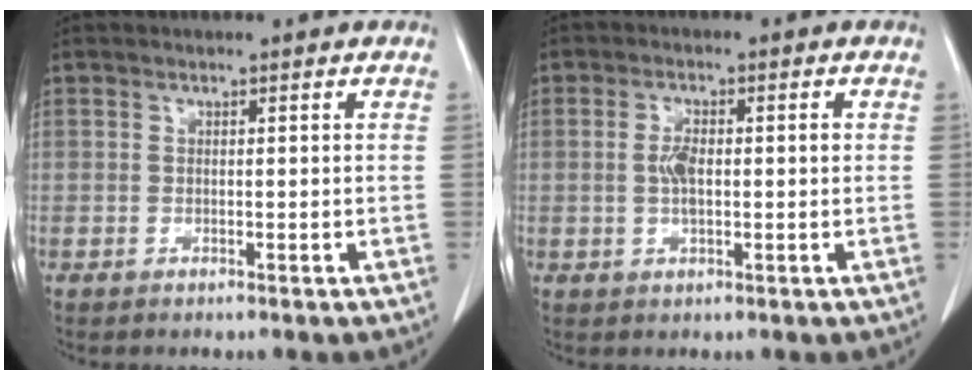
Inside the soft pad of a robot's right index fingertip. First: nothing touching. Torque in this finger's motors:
{"motor_torque": [-0.02, 0.11, 0.11, 0.05]}